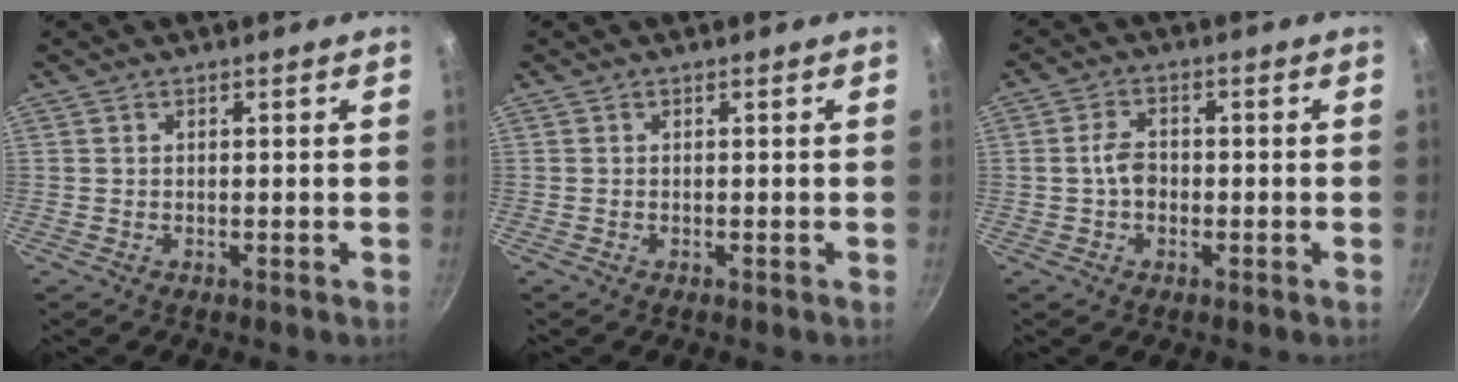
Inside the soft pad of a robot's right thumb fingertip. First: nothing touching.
{"total": 0.0}
{"total": 4.1, "force": [-0.5, 2.9, 2.8], "torque": [-0.041, 0.015, -0.012]}